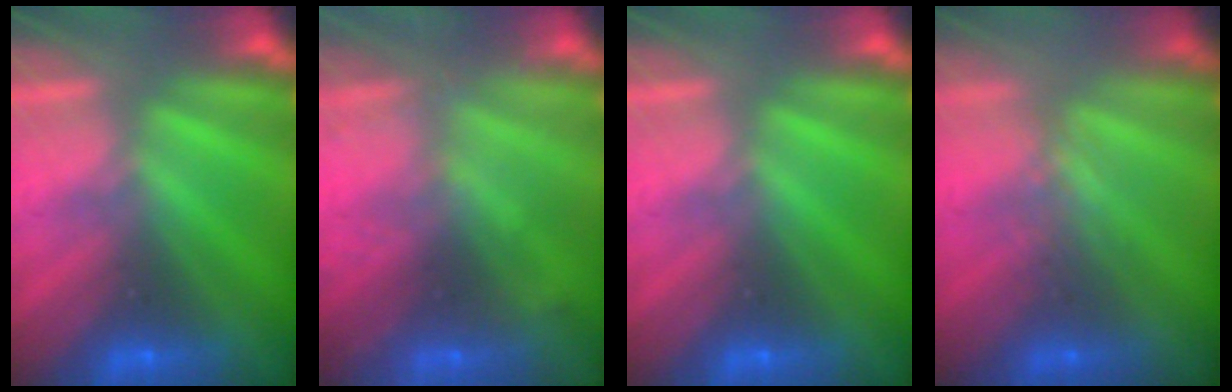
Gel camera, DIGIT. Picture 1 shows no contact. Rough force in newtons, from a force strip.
{"total": 2.1}
{"total": 0.0}
{"total": 2.5}